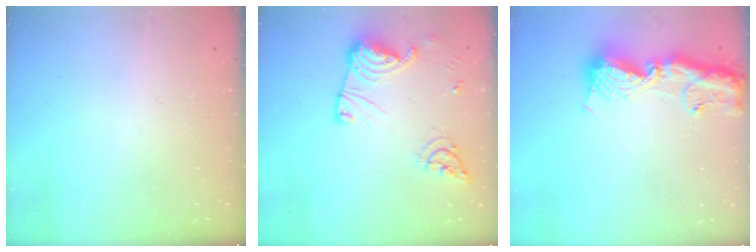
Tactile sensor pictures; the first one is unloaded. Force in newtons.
{"total": 15.0, "press": 14.9, "slide": 1.5}
{"total": 15.7, "press": 15.6, "slide": 1.6}